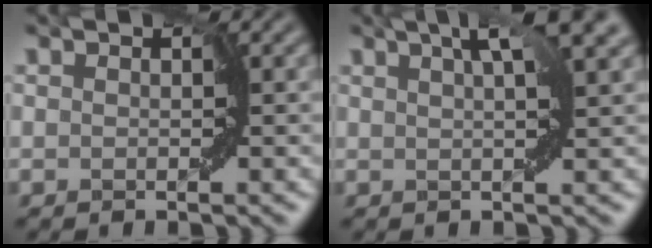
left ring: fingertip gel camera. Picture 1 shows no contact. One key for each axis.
{"total": 4.6, "fx": 2.4, "fy": 0.3, "fz": 3.9, "tx": -0.062, "ty": 0.010, "tz": 0.042}